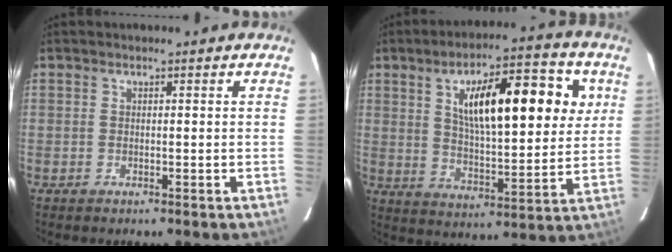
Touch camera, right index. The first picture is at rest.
{"total": 17.7, "force": [5.6, 5.3, 16.0], "torque": [-0.241, 0.024, 0.087]}